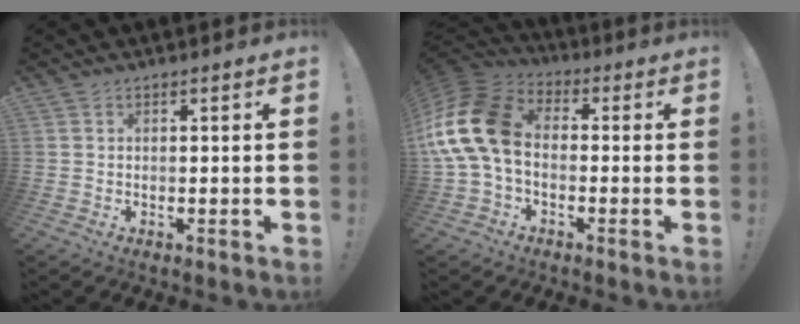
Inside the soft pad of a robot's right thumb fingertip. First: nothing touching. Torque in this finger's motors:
{"motor_torque": [2.66, 2.35, 1.58, -1.19, 0.52]}